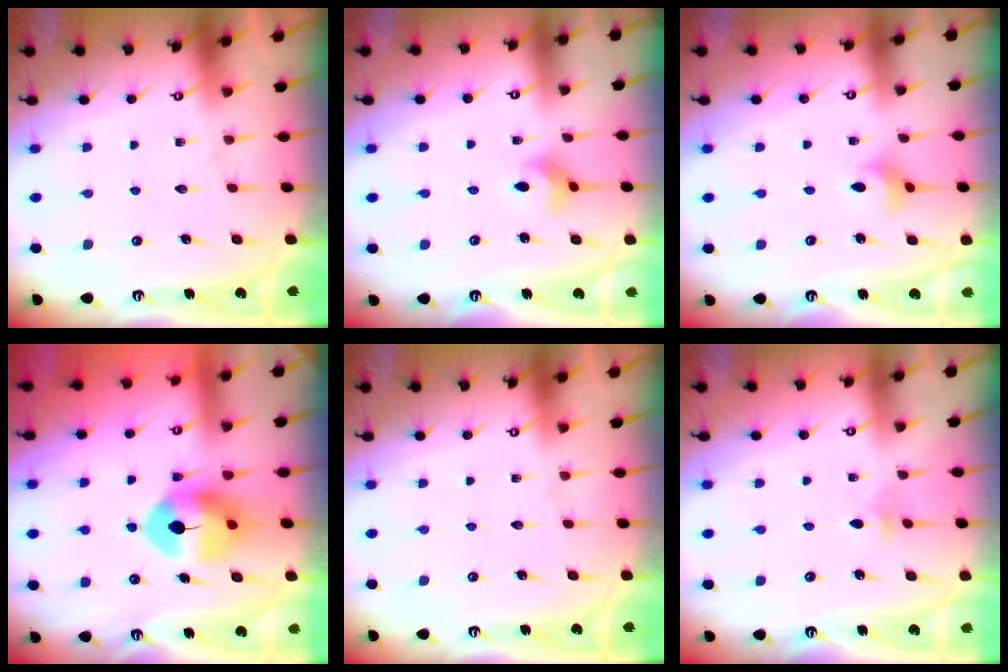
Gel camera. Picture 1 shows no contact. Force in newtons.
{"total": 3.2, "press": 3.2, "slide": 0.5}
{"total": 3.7, "press": 3.6, "slide": 0.7}
{"total": 9.3, "press": 9.2, "slide": 1.4}
{"total": 0.0}
{"total": 2.9, "press": 2.8, "slide": 0.8}